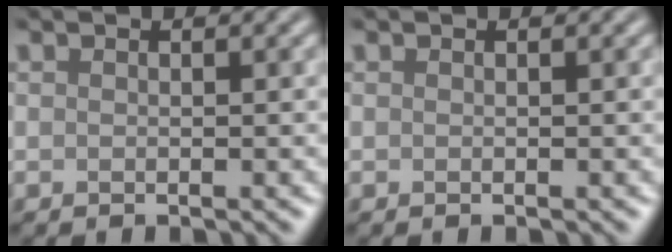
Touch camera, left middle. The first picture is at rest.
{"total": 0.0}